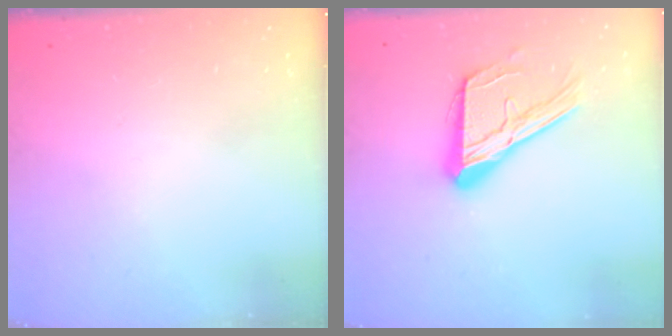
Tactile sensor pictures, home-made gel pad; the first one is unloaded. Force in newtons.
{"total": 17.1, "press": 17.0, "slide": 1.6}